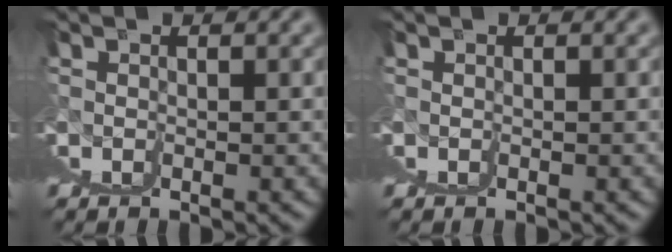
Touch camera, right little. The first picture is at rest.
{"total": 0.0}